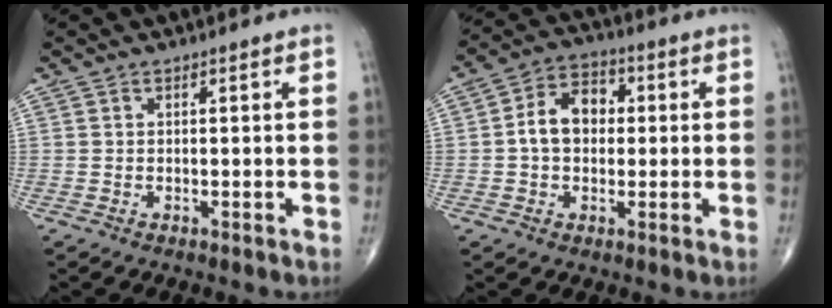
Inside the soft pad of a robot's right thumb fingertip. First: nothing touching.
{"total": 8.8, "force": [0.3, 6.4, 6.0], "torque": [-0.083, 0.024, -0.004]}